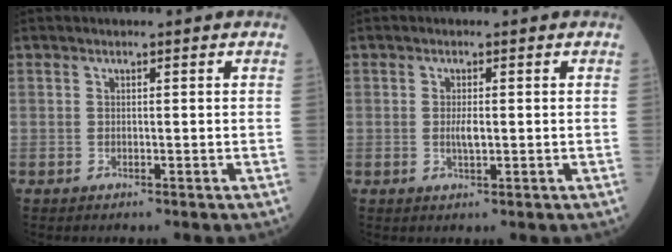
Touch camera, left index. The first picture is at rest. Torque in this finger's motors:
{"motor_torque": [0.42, -0.04, 0.03, 0.02]}